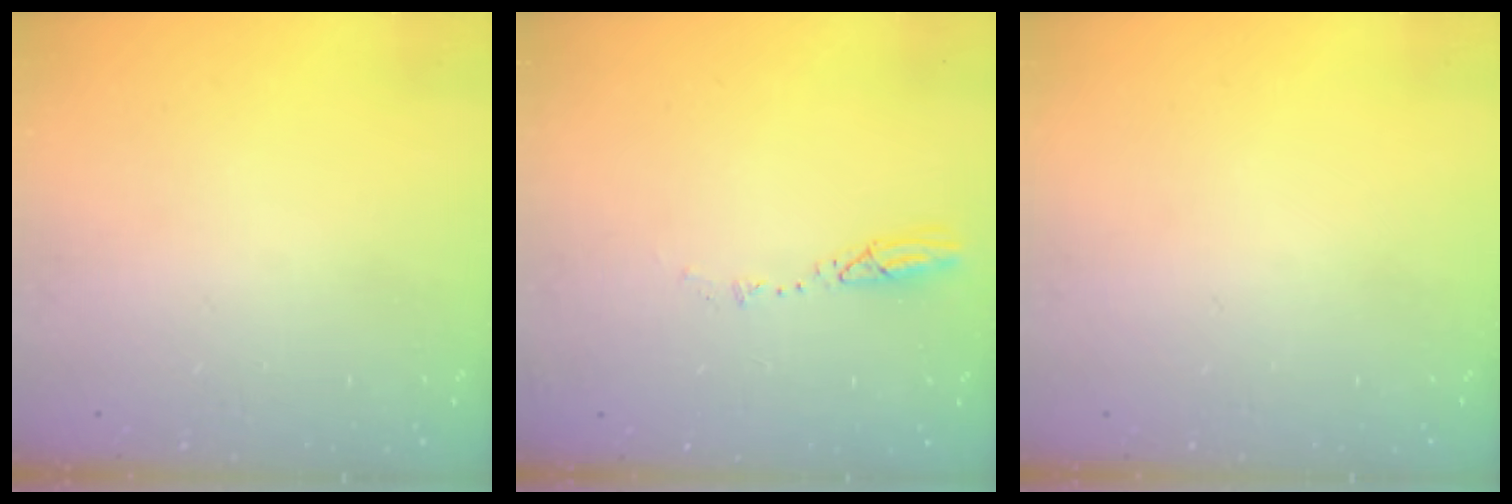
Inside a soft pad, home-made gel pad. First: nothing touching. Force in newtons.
{"total": 5.2, "press": 5.2, "slide": 0.4}
{"total": 0.0}